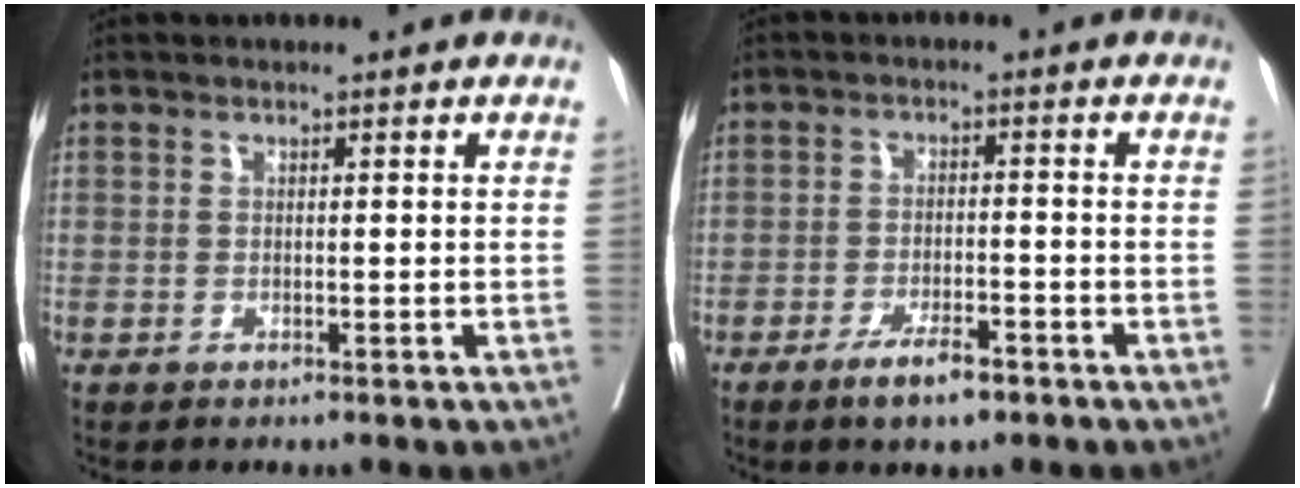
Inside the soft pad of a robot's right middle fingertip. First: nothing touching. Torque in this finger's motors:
{"motor_torque": [0.94, -1.20, 0.04, 0.03]}